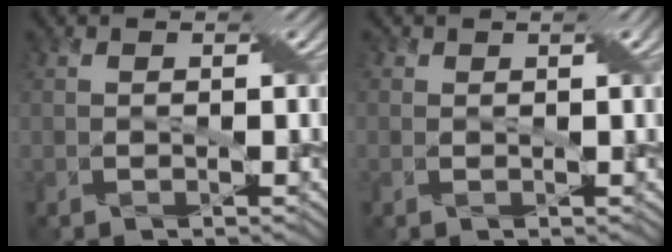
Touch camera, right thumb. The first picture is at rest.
{"total": 1.0, "force": [0.5, 0.6, 0.6], "torque": [-0.006, 0.010, -0.001]}